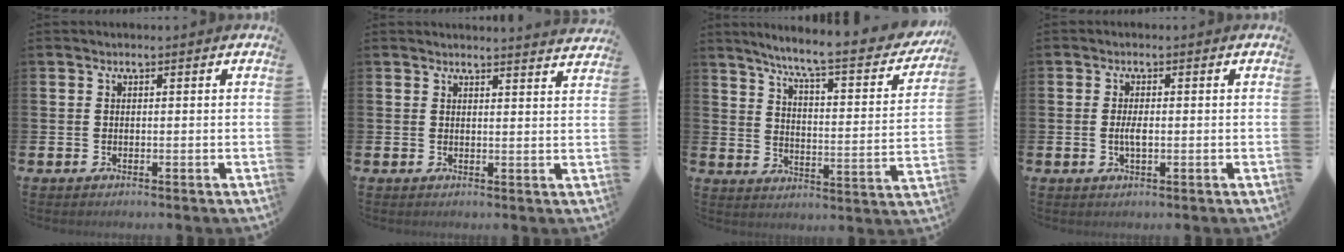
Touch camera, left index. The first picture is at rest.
{"total": 2.6, "force": [2.5, -0.3, -0.2], "torque": [0.010, -0.020, 0.044]}
{"total": 7.5, "force": [6.2, 0.8, 4.1], "torque": [-0.092, -0.049, 0.093]}
{"total": 2.2, "force": [-0.2, 0.8, 2.0], "torque": [-0.034, -0.001, -0.005]}